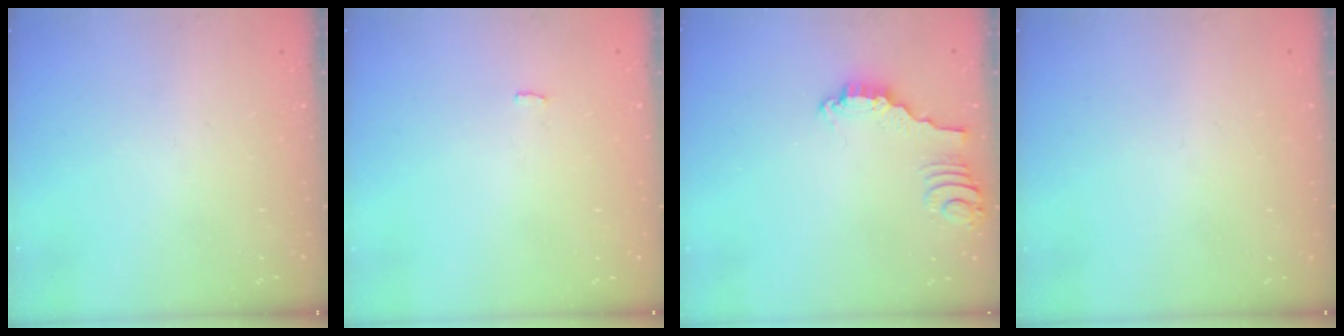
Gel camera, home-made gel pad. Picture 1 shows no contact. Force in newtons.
{"total": 2.3, "press": 2.3, "slide": 0.2}
{"total": 2.3, "press": 2.3, "slide": 0.1}
{"total": 0.0}